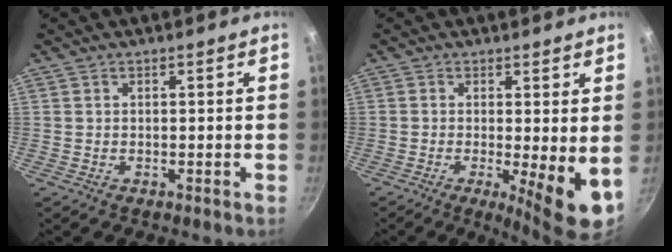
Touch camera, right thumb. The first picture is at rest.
{"total": 8.1, "force": [-0.8, 1.7, 7.8], "torque": [-0.105, -0.016, -0.005]}